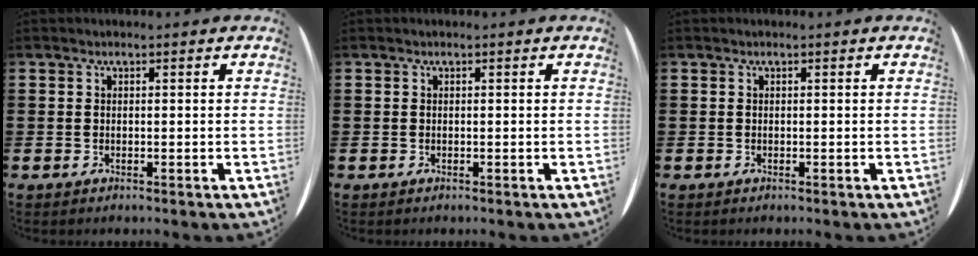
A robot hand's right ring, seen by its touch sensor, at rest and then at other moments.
{"total": 0.0}
{"total": 0.0}